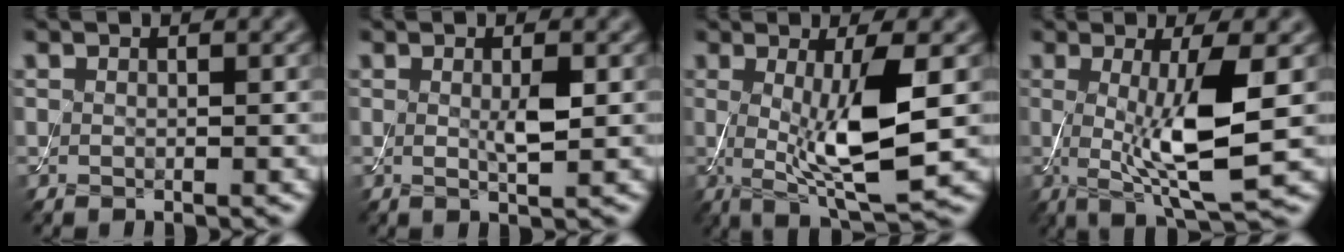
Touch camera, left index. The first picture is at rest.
{"total": 2.0, "force": [0.2, 0.3, 1.9], "torque": [-0.035, -0.002, 0.003]}
{"total": 7.5, "force": [0.0, 1.6, 7.4], "torque": [-0.123, -0.014, 0.007]}
{"total": 7.3, "force": [0.0, 1.4, 7.2], "torque": [-0.120, -0.014, 0.004]}